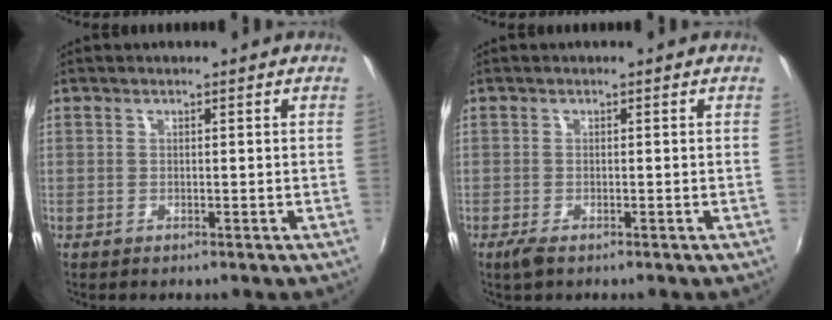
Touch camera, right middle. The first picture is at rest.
{"total": 2.0, "force": [-1.3, 0.5, 1.4], "torque": [-0.029, -0.008, -0.023]}